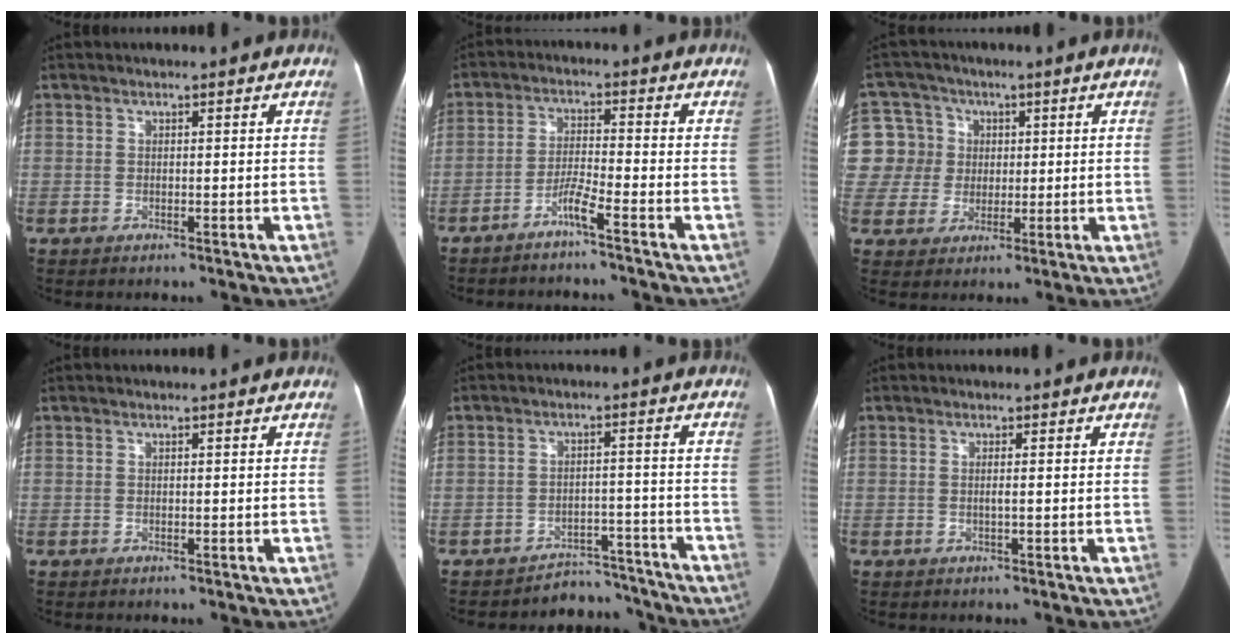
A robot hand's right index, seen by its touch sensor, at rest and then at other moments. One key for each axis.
{"total": 3.9, "fx": -3.1, "fy": -0.5, "fz": 2.4, "tx": -0.052, "ty": -0.002, "tz": -0.064}
{"total": 11.1, "fx": 2.2, "fy": 10.7, "fz": 2.0, "tx": -0.066, "ty": 0.048, "tz": 0.055}
{"total": 0.0}
{"total": 6.9, "fx": -6.2, "fy": 2.5, "fz": -1.5, "tx": 0.039, "ty": 0.052, "tz": -0.085}
{"total": 0.9, "fx": -0.1, "fy": -0.1, "fz": 0.9, "tx": -0.018, "ty": 0.001, "tz": -0.004}